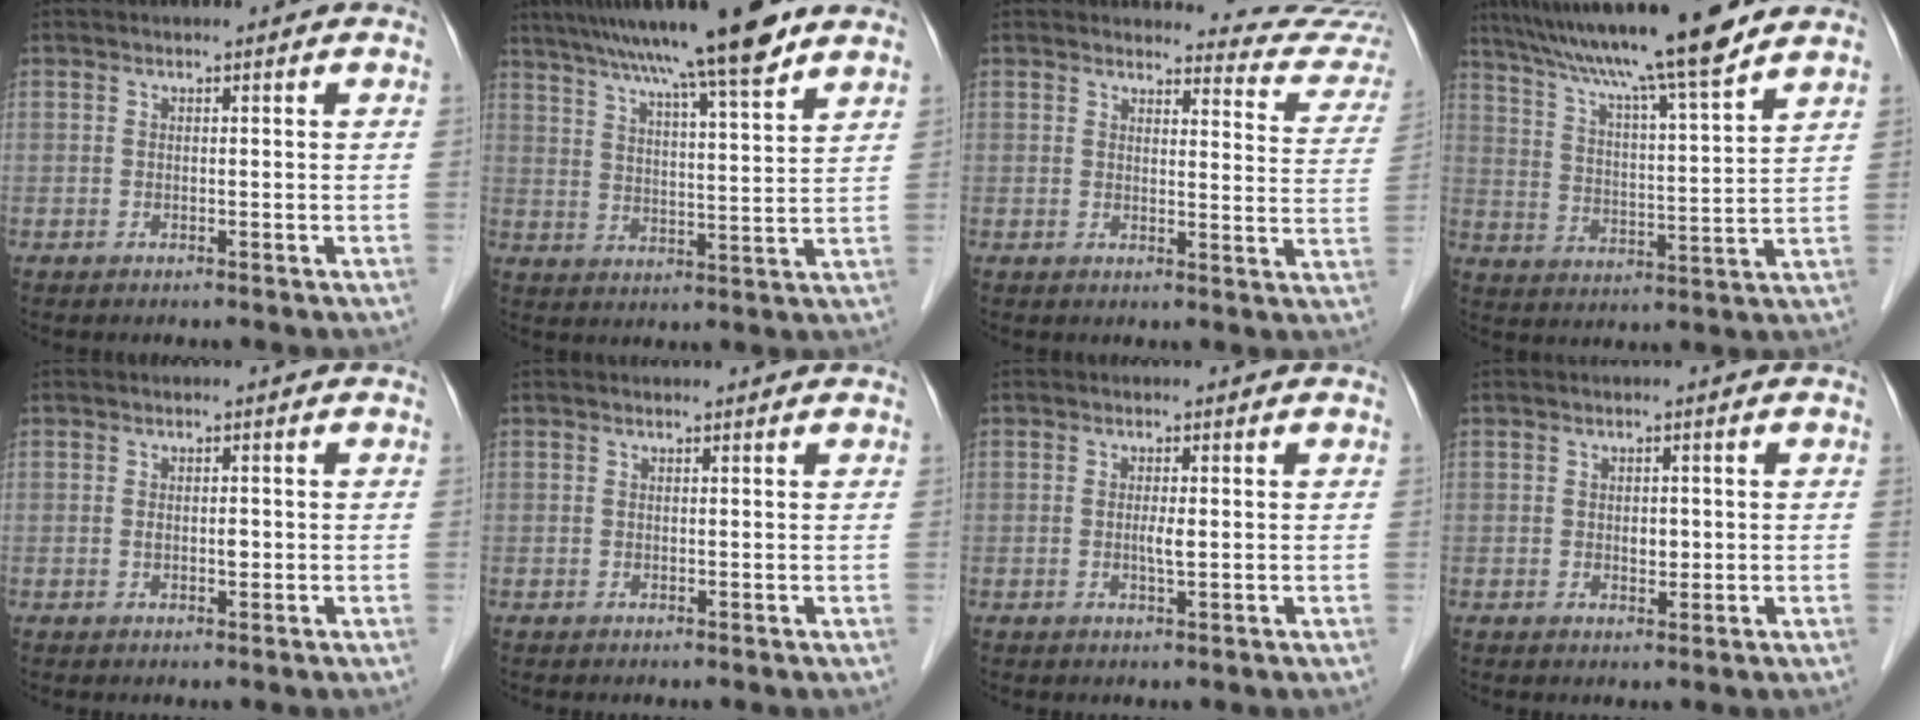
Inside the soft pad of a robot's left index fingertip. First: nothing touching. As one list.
[{"total": 16.1, "force": [12.6, 0.1, 10.0], "torque": [-0.164, 0.024, 0.193]}, {"total": 10.6, "force": [10.6, 0.5, 0.1], "torque": [0.017, -0.078, 0.092]}, {"total": 17.7, "force": [14.7, -0.4, 9.8], "torque": [-0.168, 0.014, 0.234]}, {"total": 1.3, "force": [-0.1, 0.5, 1.2], "torque": [-0.023, 0.000, 0.000]}, {"total": 0.9, "force": [0.8, 0.1, 0.3], "torque": [-0.010, 0.009, 0.013]}, {"total": 1.7, "force": [0.0, 0.1, 1.7], "torque": [-0.033, -0.002, 0.000]}, {"total": 1.7, "force": [0.1, 1.1, 1.3], "torque": [-0.020, -0.001, 0.004]}]